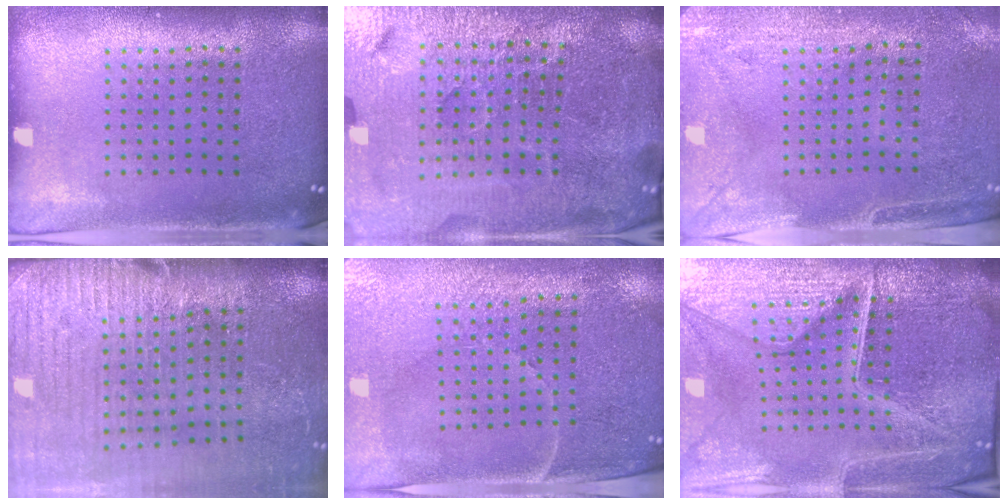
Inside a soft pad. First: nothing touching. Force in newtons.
{"total": 5.6, "press": 5.2, "slide": 2.1}
{"total": 3.0, "press": 2.4, "slide": 1.7}
{"total": 3.9, "press": 3.5, "slide": 1.8}
{"total": 3.5, "press": 3.3, "slide": 1.1}
{"total": 6.8, "press": 6.0, "slide": 3.1}